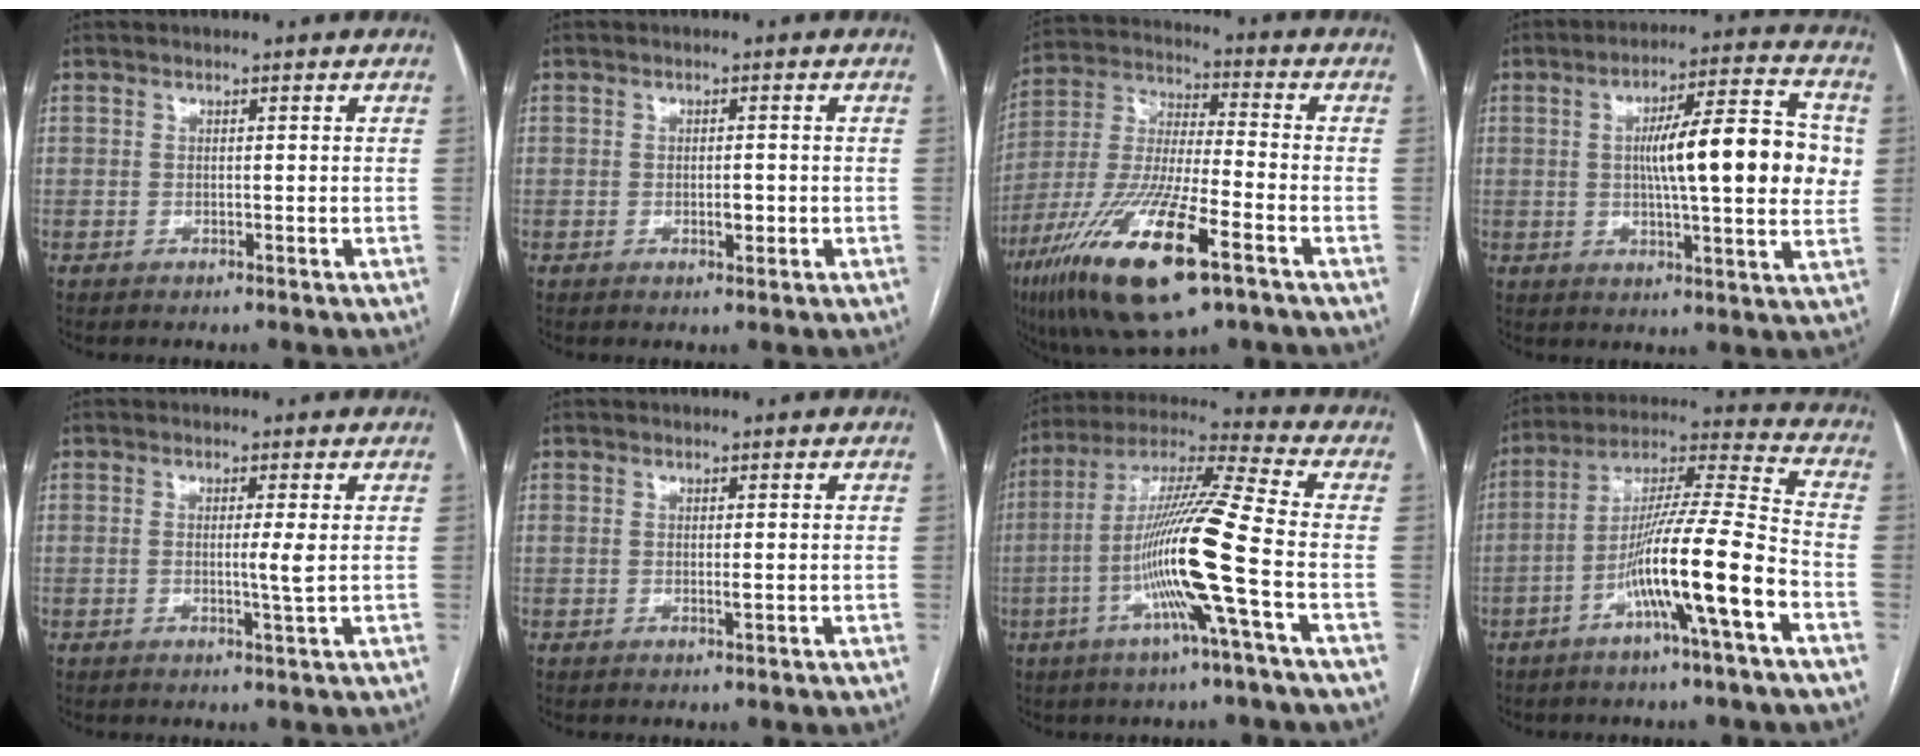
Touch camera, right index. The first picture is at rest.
{"total": 1.9, "force": [-0.5, 0.7, 1.7], "torque": [-0.028, 0.001, -0.007]}
{"total": 19.9, "force": [-9.9, 3.6, 16.8], "torque": [-0.360, -0.038, -0.175]}
{"total": 16.1, "force": [1.6, 2.7, 15.8], "torque": [-0.234, 0.026, 0.020]}
{"total": 2.4, "force": [-0.1, -0.6, 2.3], "torque": [-0.039, -0.004, -0.003]}
{"total": 0.7, "force": [-0.1, 0.0, 0.7], "torque": [-0.015, -0.002, -0.001]}
{"total": 15.9, "force": [-4.5, -1.7, 15.1], "torque": [-0.289, -0.003, -0.095]}
{"total": 15.0, "force": [-6.3, -0.6, 13.6], "torque": [-0.248, 0.007, -0.114]}